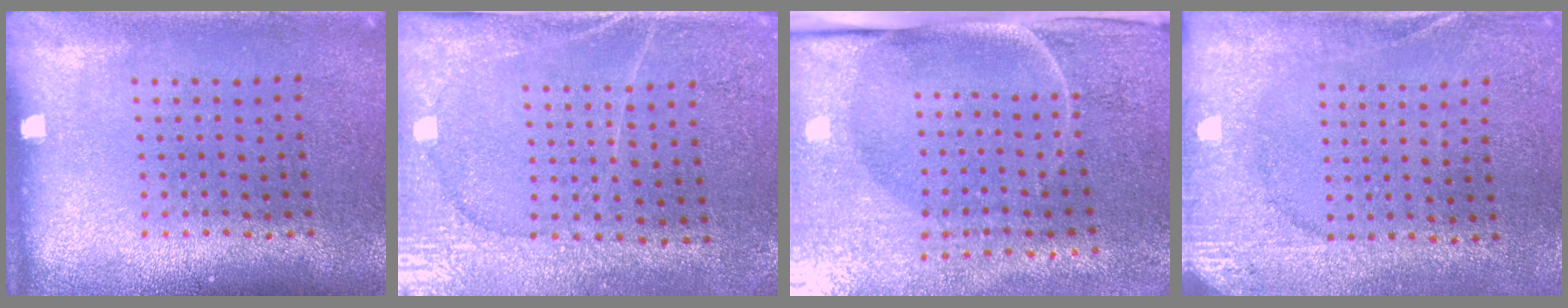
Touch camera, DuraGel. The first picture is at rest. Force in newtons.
{"total": 3.0, "press": 2.8, "slide": 1.3}
{"total": 5.0, "press": 4.0, "slide": 3.0}
{"total": 2.6, "press": 2.4, "slide": 0.9}